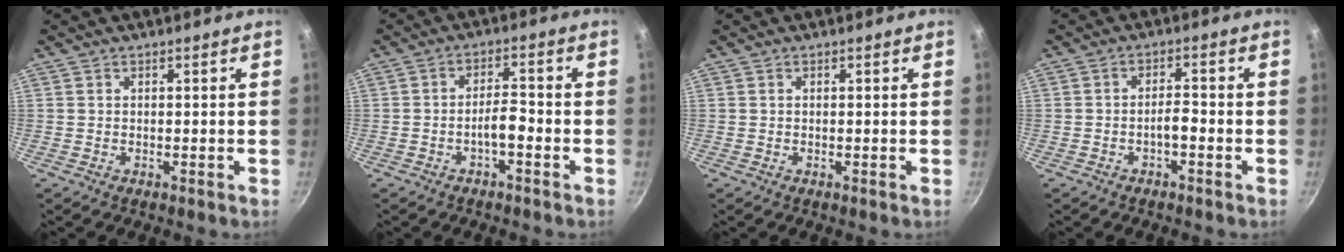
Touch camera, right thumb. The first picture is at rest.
{"total": 3.8, "force": [-1.9, 1.2, 3.1], "torque": [-0.050, 0.025, -0.034]}
{"total": 0.0}
{"total": 2.6, "force": [-1.4, 0.8, 2.1], "torque": [-0.032, 0.020, -0.025]}